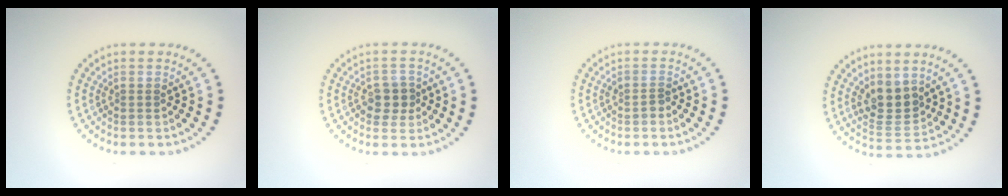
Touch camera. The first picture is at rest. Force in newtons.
{"total": 2.4, "press": 2.3, "slide": 0.7}
{"total": 0.7, "press": 0.7, "slide": 0.3}
{"total": 3.3, "press": 3.0, "slide": 1.4}